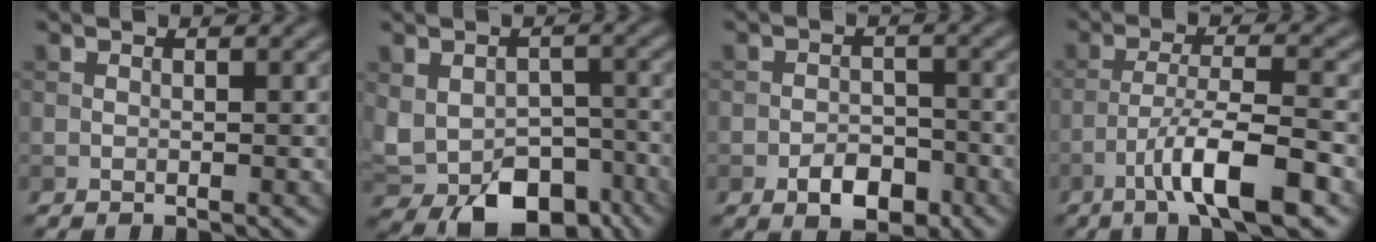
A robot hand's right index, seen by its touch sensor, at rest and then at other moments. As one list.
[{"total": 8.7, "force": [-4.1, 5.4, 5.4], "torque": [-0.094, -0.025, -0.052]}, {"total": 3.6, "force": [-2.0, 2.1, 2.2], "torque": [-0.028, 0.002, -0.036]}, {"total": 7.5, "force": [-4.0, 1.4, 6.1], "torque": [-0.104, 0.009, -0.071]}]